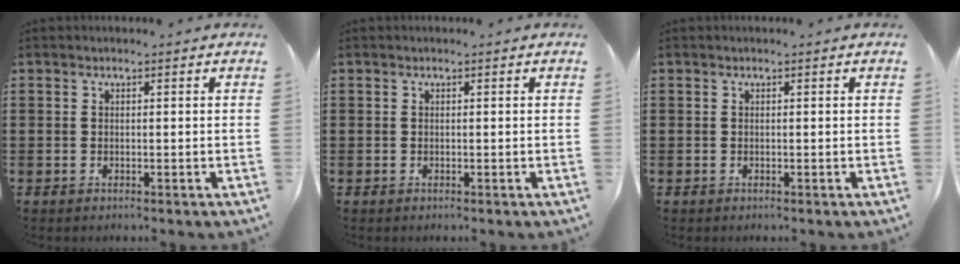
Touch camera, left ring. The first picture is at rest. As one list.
[{"total": 0.0}, {"total": 0.0}]